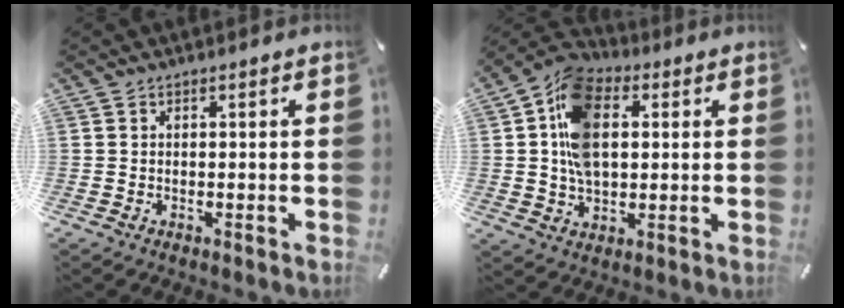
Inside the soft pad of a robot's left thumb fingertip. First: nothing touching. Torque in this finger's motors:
{"motor_torque": [0.69, 0.53, 0.87, 0.51, 0.18]}